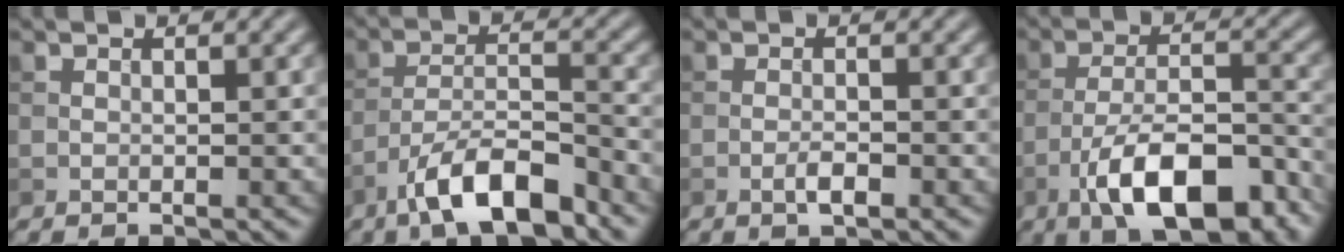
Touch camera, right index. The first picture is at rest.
{"total": 7.7, "force": [-5.2, 2.3, 5.2], "torque": [-0.087, 0.006, -0.096]}
{"total": 1.5, "force": [-0.7, 0.4, 1.3], "torque": [-0.024, 0.000, -0.016]}
{"total": 10.6, "force": [-6.0, 3.8, 7.9], "torque": [-0.127, 0.004, -0.103]}